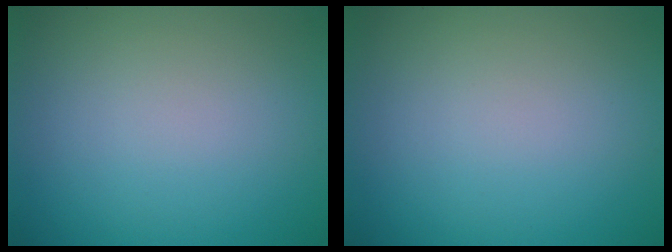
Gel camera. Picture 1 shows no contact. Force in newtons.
{"total": 0.0}